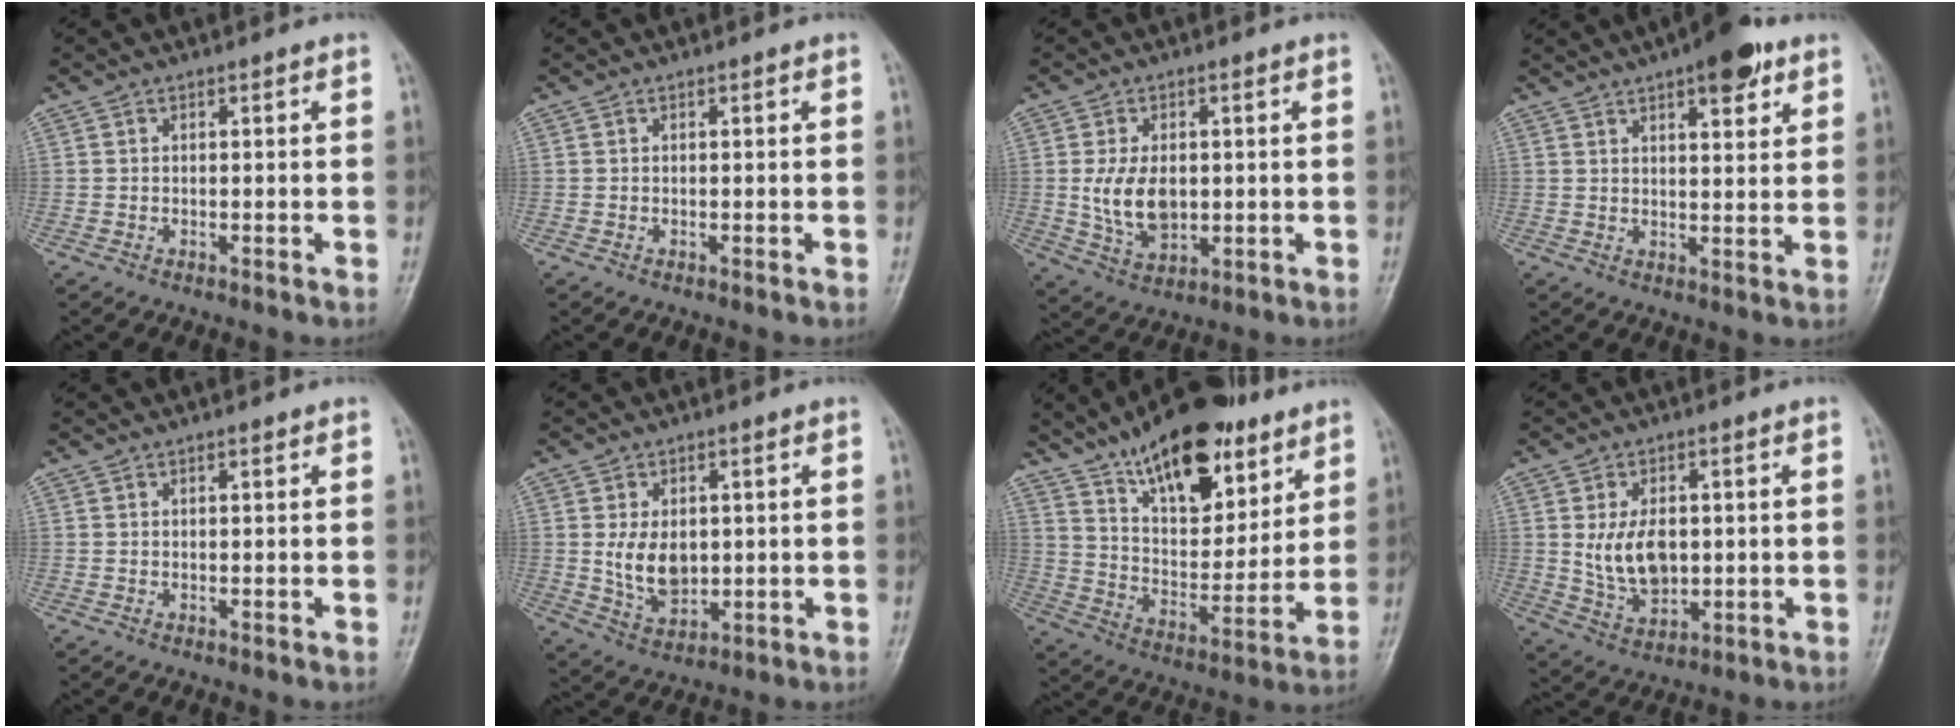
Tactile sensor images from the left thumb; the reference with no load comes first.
{"total": 0.0}
{"total": 8.6, "force": [0.3, 5.6, 6.5], "torque": [-0.109, -0.009, 0.016]}
{"total": 9.6, "force": [5.7, 3.4, 6.9], "torque": [-0.075, -0.022, 0.077]}
{"total": 0.6, "force": [0.5, 0.2, 0.3], "torque": [-0.007, -0.003, 0.007]}
{"total": 7.4, "force": [0.9, 5.1, 5.3], "torque": [-0.075, -0.017, 0.030]}
{"total": 22.7, "force": [14.6, 9.9, 14.3], "torque": [-0.184, -0.059, 0.244]}
{"total": 8.8, "force": [0.9, 5.8, 6.6], "torque": [-0.099, -0.014, 0.028]}